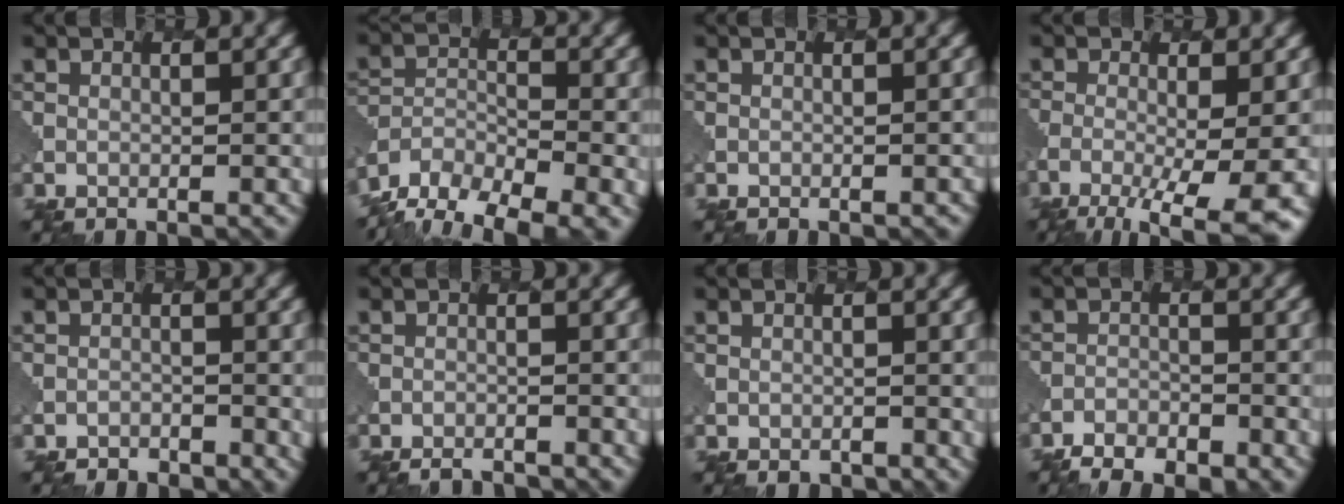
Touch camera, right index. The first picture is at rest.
{"total": 9.4, "force": [-7.1, 4.2, 4.5], "torque": [-0.075, -0.019, -0.118]}
{"total": 0.7, "force": [-0.6, 0.2, 0.0], "torque": [0.006, -0.001, -0.002]}
{"total": 8.0, "force": [-3.7, 2.6, 6.6], "torque": [-0.113, -0.027, -0.056]}
{"total": 1.2, "force": [-1.0, 0.7, -0.1], "torque": [0.002, 0.000, -0.017]}
{"total": 2.2, "force": [-2.2, 0.5, 0.2], "torque": [0.004, 0.003, -0.030]}
{"total": 1.1, "force": [-0.4, 1.0, 0.4], "torque": [-0.007, -0.005, -0.001]}
{"total": 5.1, "force": [-4.1, 2.2, 2.0], "torque": [-0.029, -0.010, -0.067]}